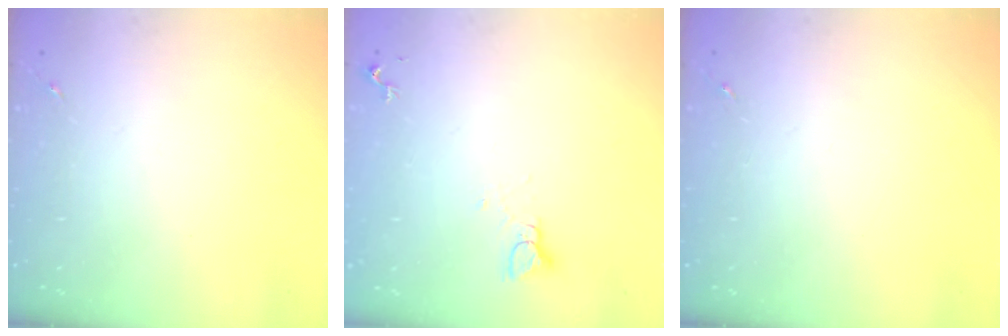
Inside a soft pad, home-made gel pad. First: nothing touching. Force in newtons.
{"total": 2.8, "press": 2.8, "slide": 0.1}
{"total": 0.0}